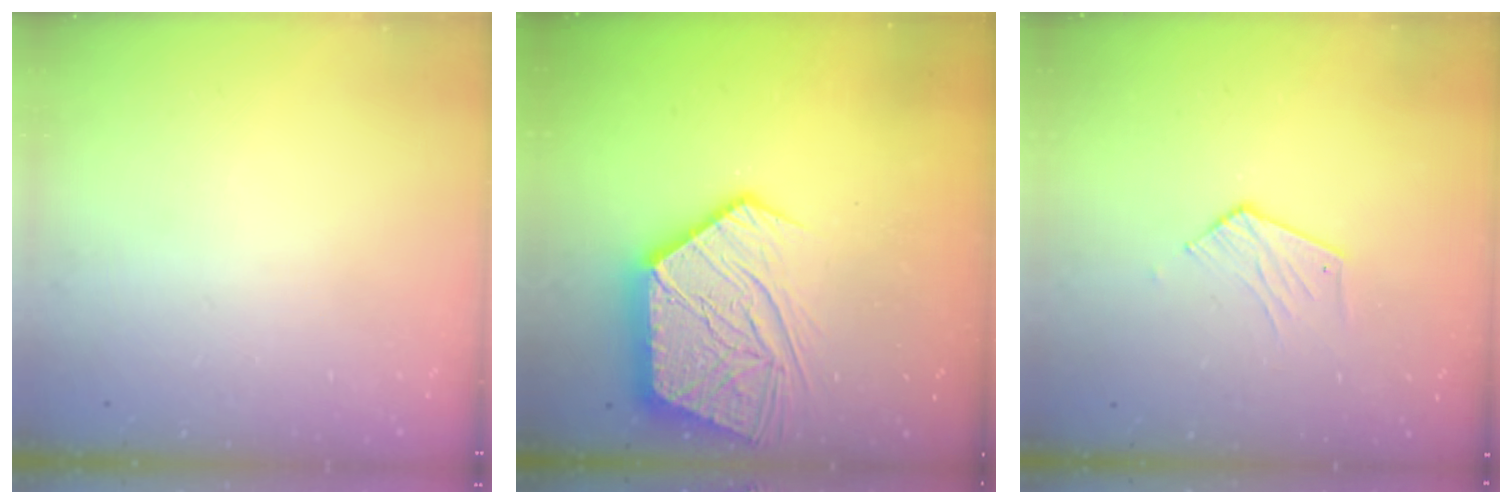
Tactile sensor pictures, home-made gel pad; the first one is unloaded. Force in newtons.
{"total": 19.1, "press": 19.0, "slide": 1.6}
{"total": 4.8, "press": 4.8, "slide": 0.4}